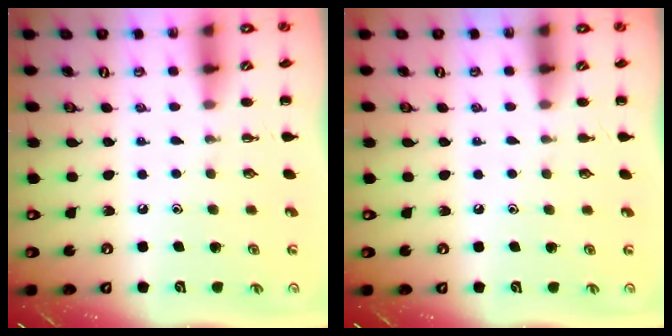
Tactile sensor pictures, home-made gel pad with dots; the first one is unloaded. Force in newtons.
{"total": 0.0}